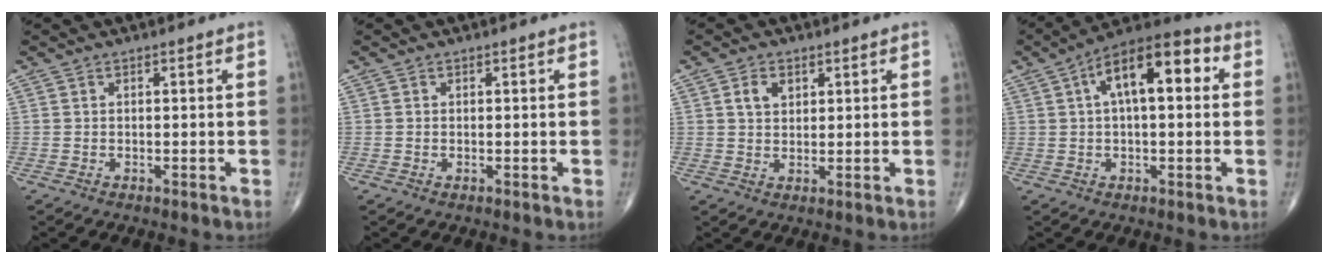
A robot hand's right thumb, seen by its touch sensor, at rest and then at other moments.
{"total": 0.0}
{"total": 3.9, "force": [1.7, 2.7, 2.3], "torque": [-0.032, -0.006, 0.031]}
{"total": 14.2, "force": [3.5, 6.3, 12.2], "torque": [-0.181, 0.034, 0.046]}